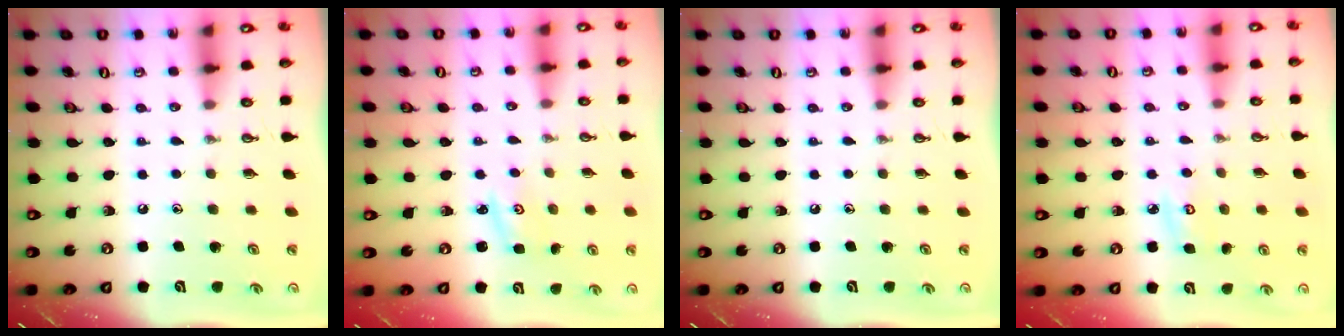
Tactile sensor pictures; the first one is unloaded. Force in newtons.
{"total": 2.3, "press": 2.3, "slide": 0.3}
{"total": 0.0}
{"total": 5.5, "press": 5.5, "slide": 0.5}